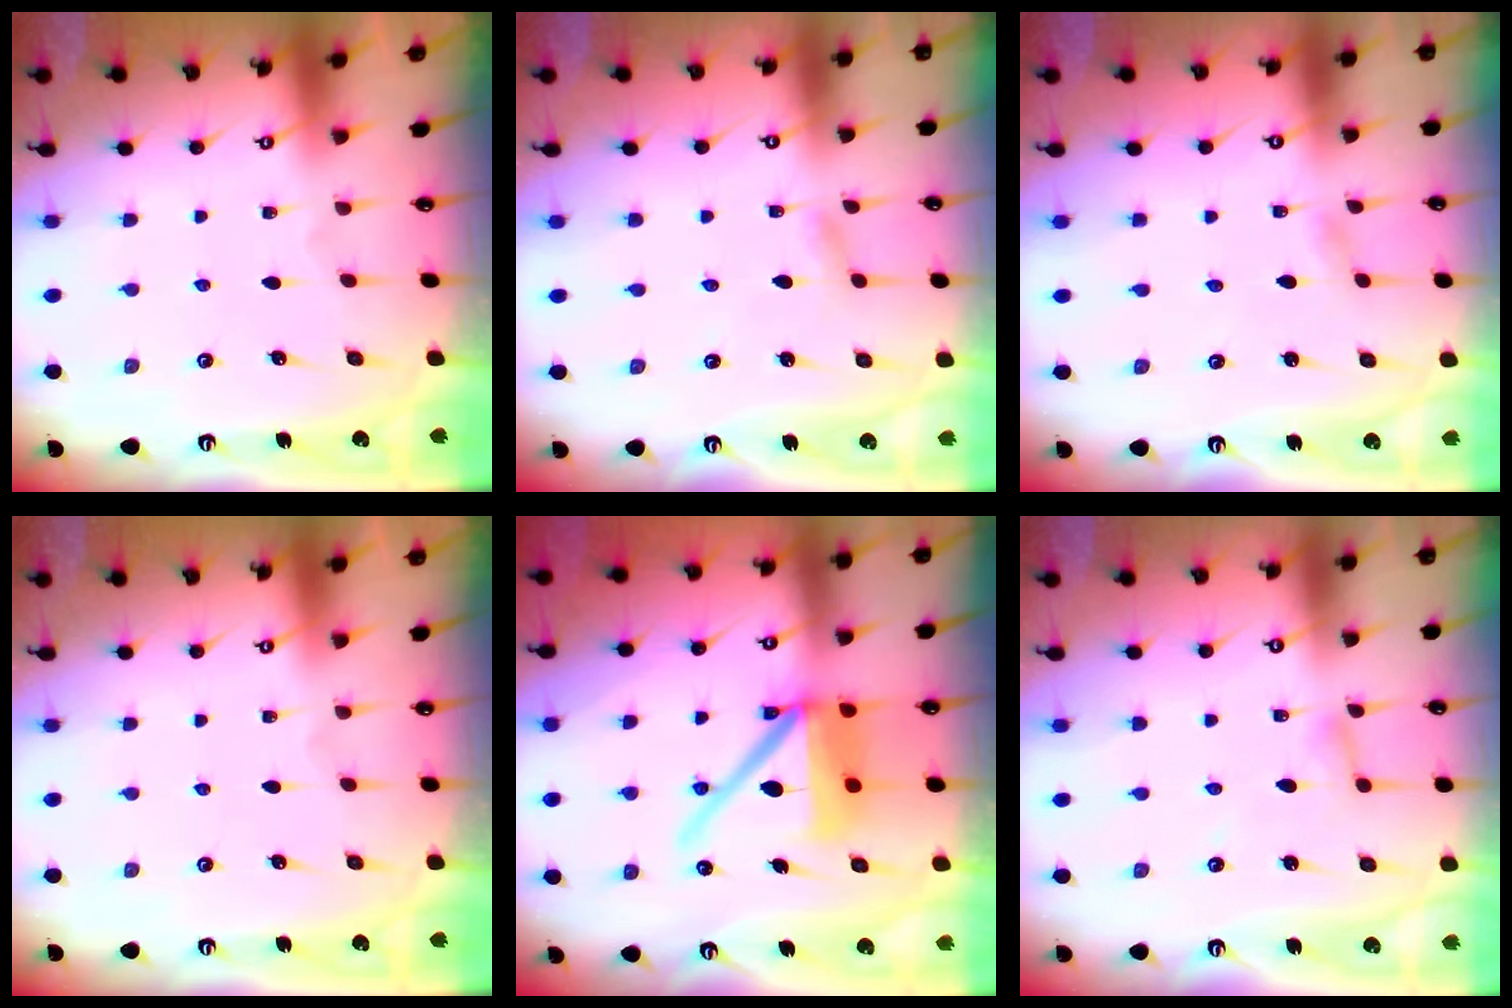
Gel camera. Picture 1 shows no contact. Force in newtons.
{"total": 1.8, "press": 1.7, "slide": 0.2}
{"total": 1.5, "press": 1.5, "slide": 0.2}
{"total": 0.0}
{"total": 15.1, "press": 15.0, "slide": 2.1}
{"total": 2.8, "press": 2.8, "slide": 0.2}